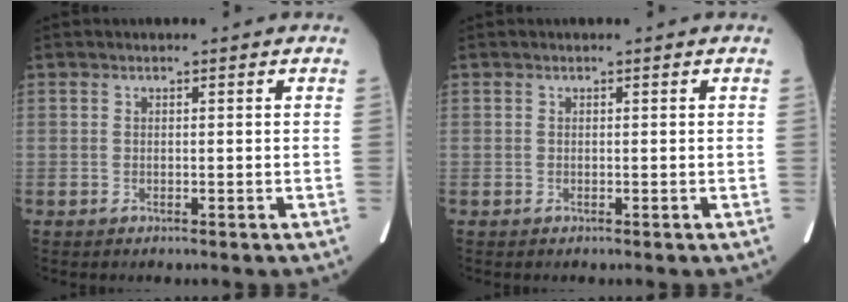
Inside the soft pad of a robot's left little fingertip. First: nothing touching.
{"total": 0.0}